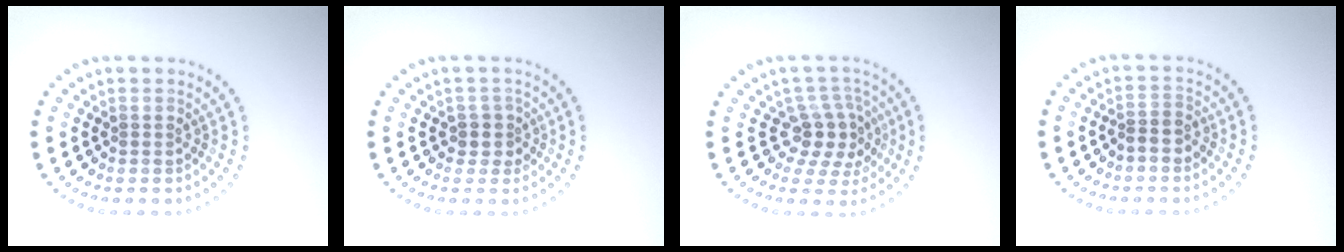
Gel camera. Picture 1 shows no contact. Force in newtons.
{"total": 1.7, "press": 1.4, "slide": 0.9}
{"total": 3.4, "press": 2.7, "slide": 2.1}
{"total": 1.6, "press": 1.4, "slide": 0.7}